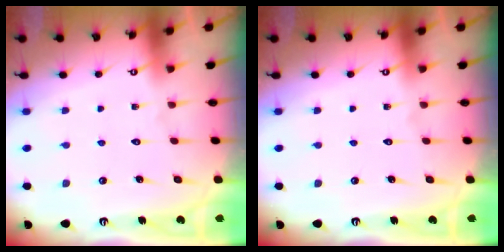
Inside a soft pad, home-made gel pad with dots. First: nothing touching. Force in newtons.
{"total": 0.0}